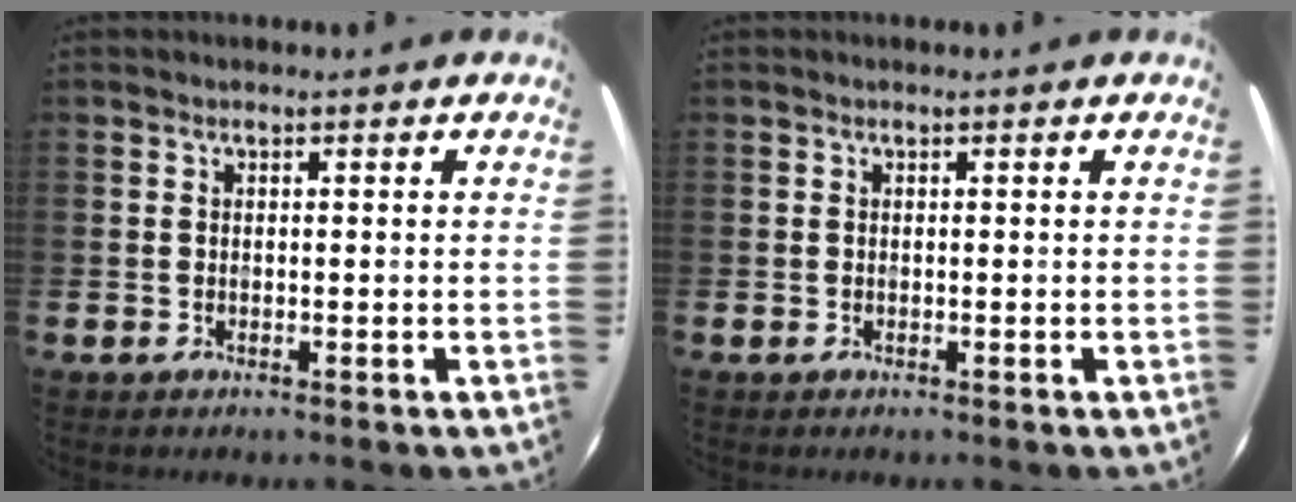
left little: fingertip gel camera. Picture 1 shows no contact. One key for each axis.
{"total": 0.0}